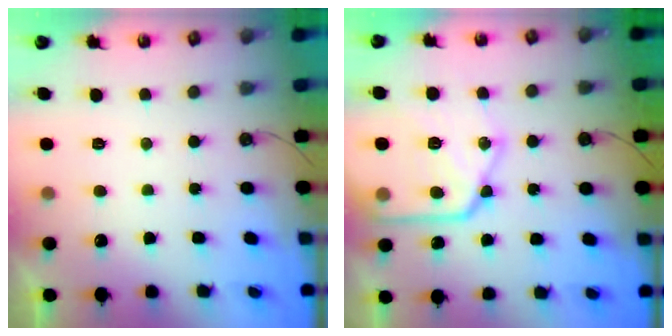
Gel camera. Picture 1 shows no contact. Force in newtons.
{"total": 19.0, "press": 19.0, "slide": 1.6}